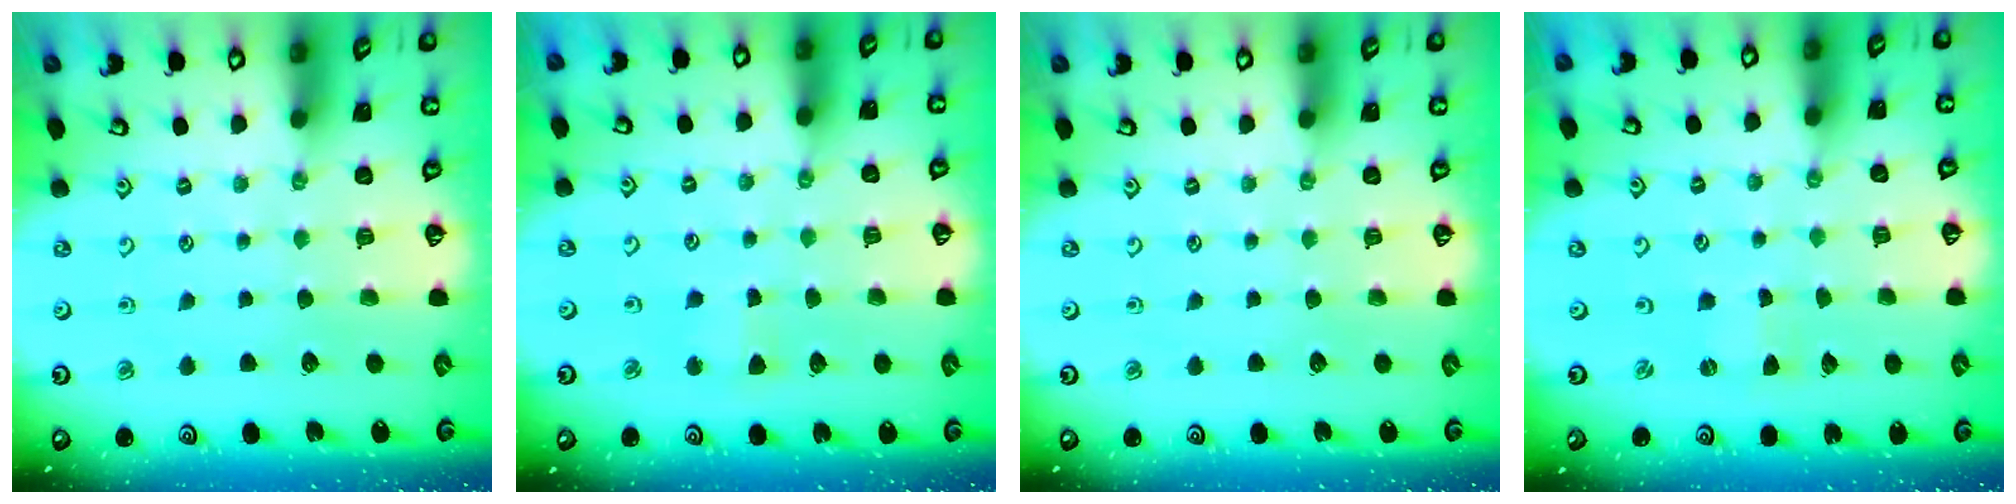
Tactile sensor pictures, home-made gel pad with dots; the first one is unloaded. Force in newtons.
{"total": 2.2, "press": 2.2, "slide": 0.2}
{"total": 0.0}
{"total": 0.0}